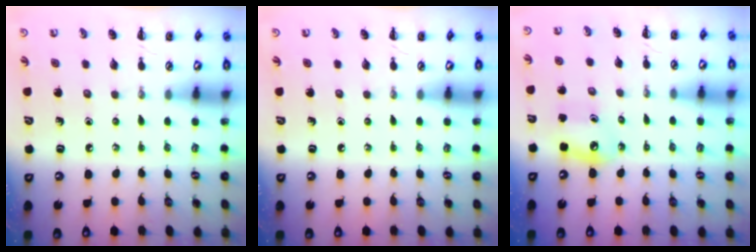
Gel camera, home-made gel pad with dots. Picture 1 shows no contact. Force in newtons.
{"total": 0.0}
{"total": 6.7, "press": 6.5, "slide": 1.6}